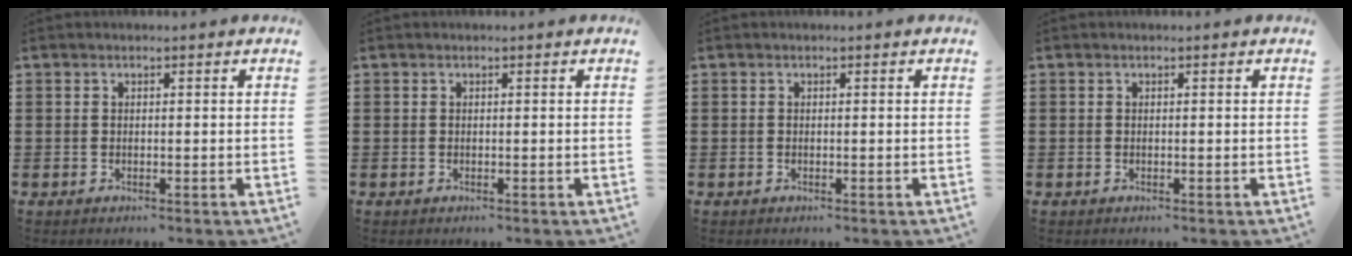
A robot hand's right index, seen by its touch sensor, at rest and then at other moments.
{"total": 0.0}
{"total": 0.0}
{"total": 0.0}